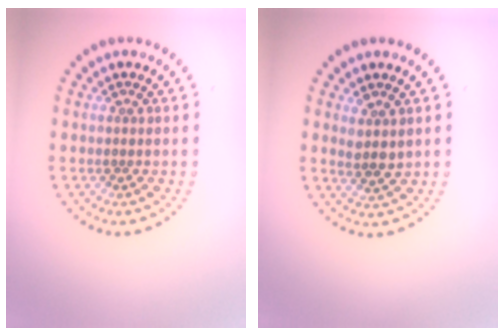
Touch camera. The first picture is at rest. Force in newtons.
{"total": 1.9, "press": 1.7, "slide": 0.9}